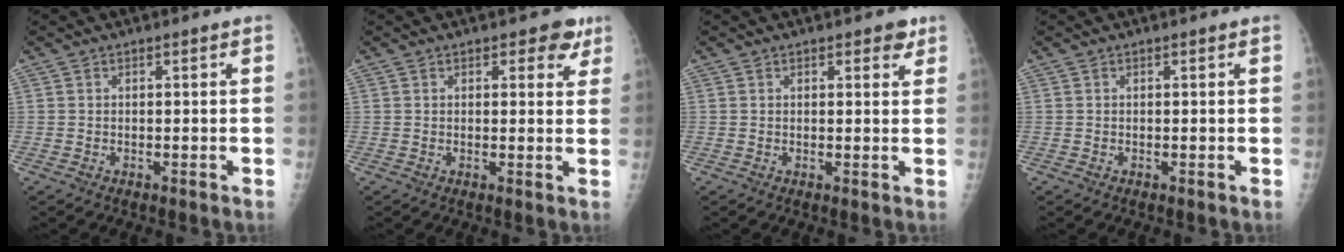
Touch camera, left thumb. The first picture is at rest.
{"total": 4.4, "force": [2.7, 2.5, 2.4], "torque": [0.007, -0.010, 0.028]}
{"total": 2.6, "force": [1.7, 1.3, 1.5], "torque": [-0.001, -0.006, 0.017]}
{"total": 0.0}